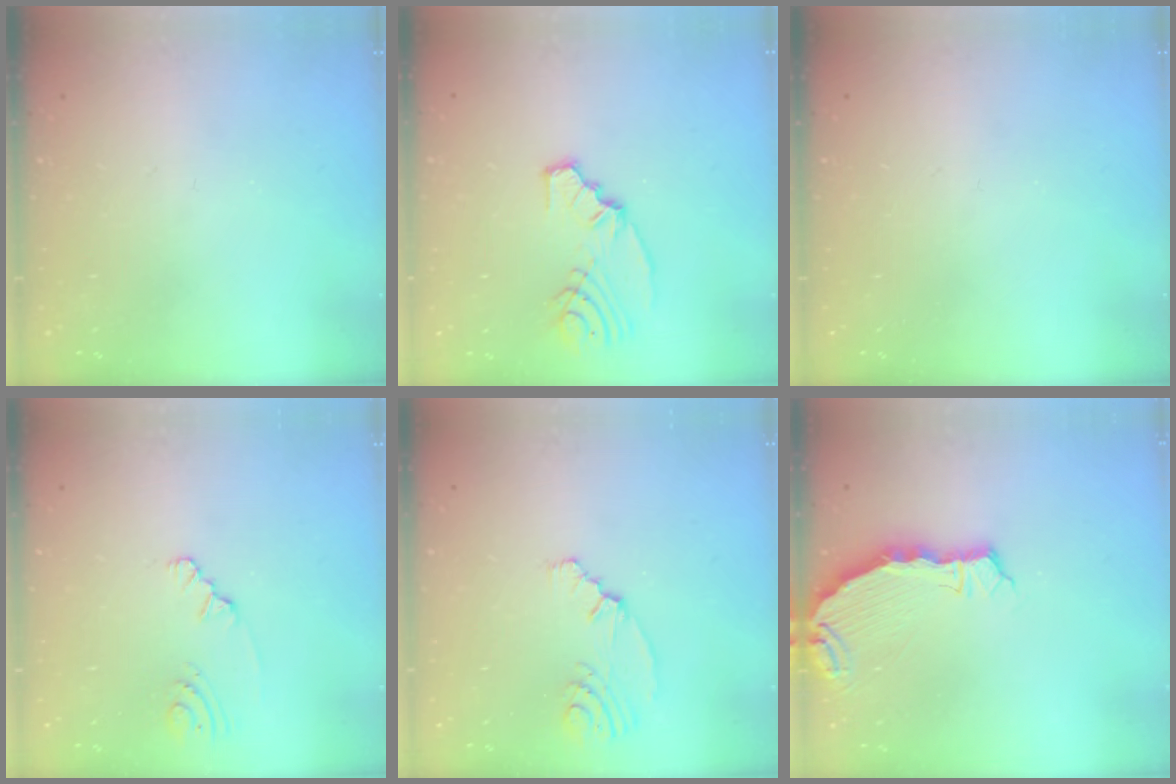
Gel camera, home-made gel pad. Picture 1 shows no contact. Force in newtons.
{"total": 7.3, "press": 6.3, "slide": 3.6}
{"total": 0.0}
{"total": 1.6, "press": 1.6, "slide": 0.3}
{"total": 5.3, "press": 2.4, "slide": 4.7}
{"total": 6.4, "press": 5.7, "slide": 2.9}